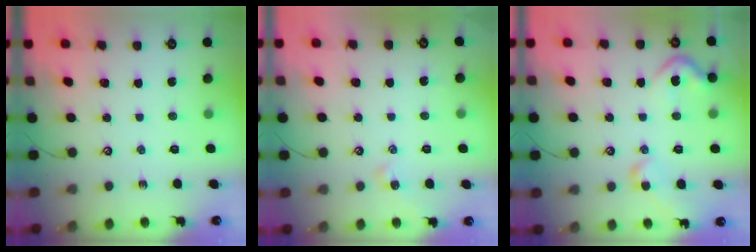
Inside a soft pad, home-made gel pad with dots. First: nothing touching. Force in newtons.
{"total": 2.1, "press": 2.0, "slide": 0.6}
{"total": 7.8, "press": 7.7, "slide": 1.0}